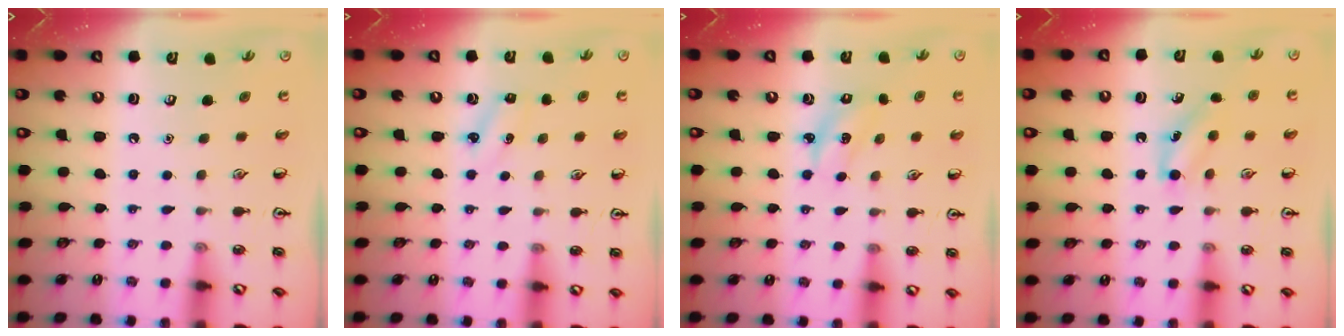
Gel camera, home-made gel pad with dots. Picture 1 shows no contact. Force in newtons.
{"total": 2.5, "press": 2.4, "slide": 0.8}
{"total": 2.1, "press": 2.0, "slide": 0.7}
{"total": 7.9, "press": 7.6, "slide": 2.1}